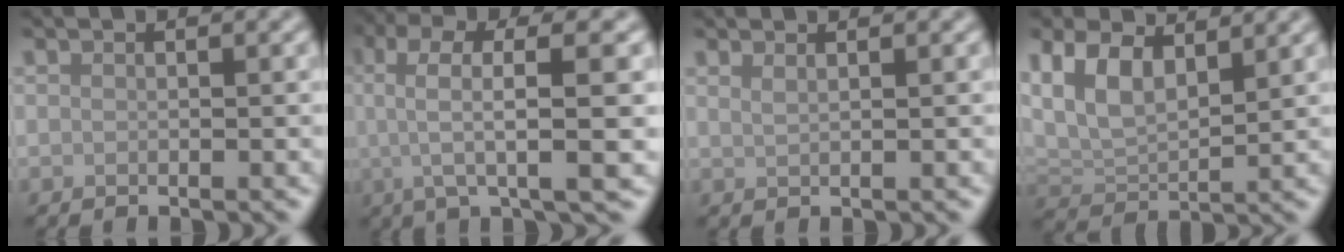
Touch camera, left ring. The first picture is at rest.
{"total": 7.0, "force": [1.2, 1.7, 6.7], "torque": [-0.108, 0.015, 0.011]}
{"total": 1.2, "force": [0.9, 0.5, 0.7], "torque": [-0.005, -0.003, 0.009]}
{"total": 6.8, "force": [3.2, 3.9, 4.5], "torque": [-0.098, 0.004, 0.058]}